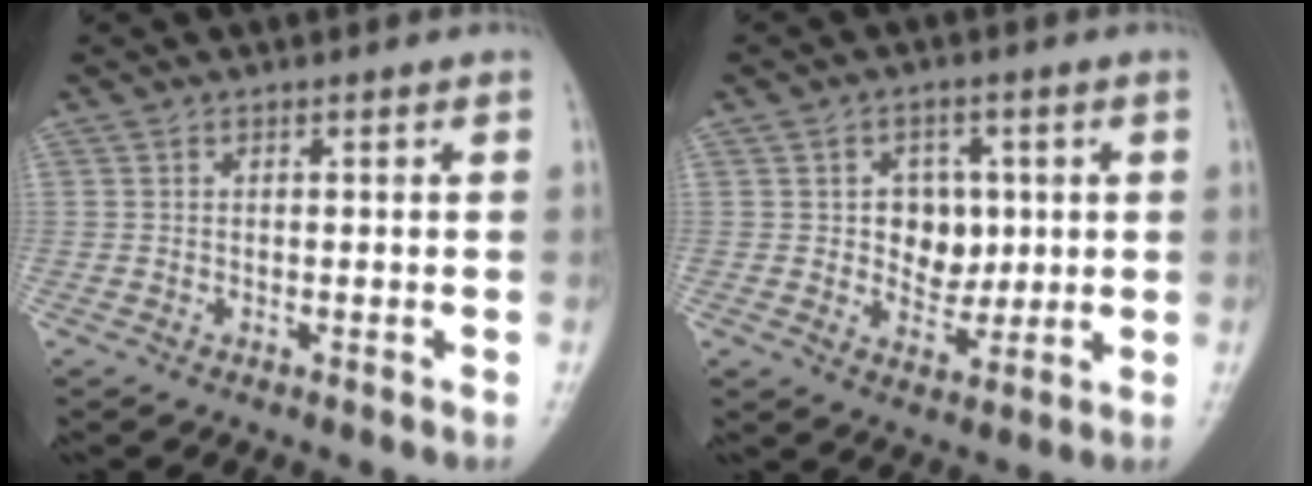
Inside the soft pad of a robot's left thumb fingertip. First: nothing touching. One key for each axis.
{"total": 7.1, "fx": 0.9, "fy": 5.7, "fz": 4.2, "tx": -0.020, "ty": -0.003, "tz": 0.018}